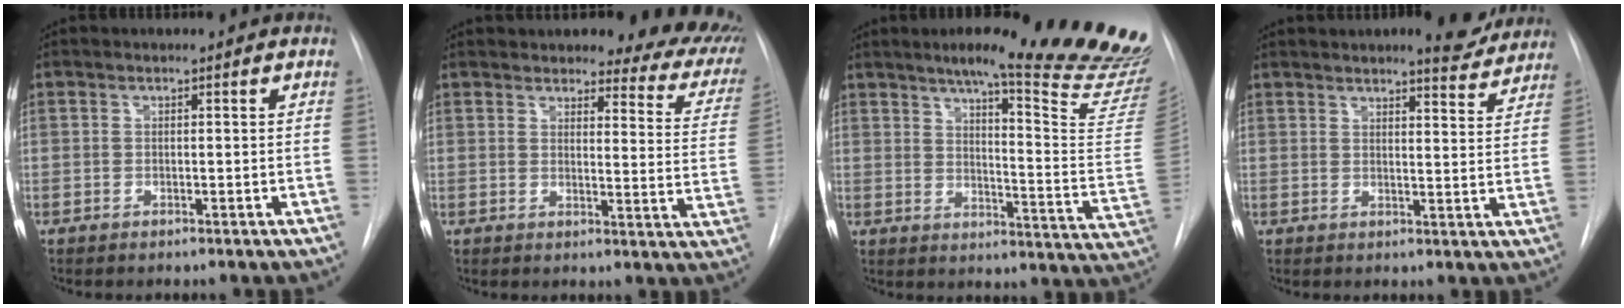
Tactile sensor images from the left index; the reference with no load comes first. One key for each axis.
{"total": 14.9, "fx": 13.1, "fy": 4.1, "fz": 5.6, "tx": -0.027, "ty": -0.047, "tz": 0.122}
{"total": 25.1, "fx": 20.7, "fy": 0.8, "fz": 14.2, "tx": -0.168, "ty": -0.097, "tz": 0.251}
{"total": 8.2, "fx": 7.4, "fy": 1.4, "fz": 3.2, "tx": -0.034, "ty": -0.008, "tz": 0.081}